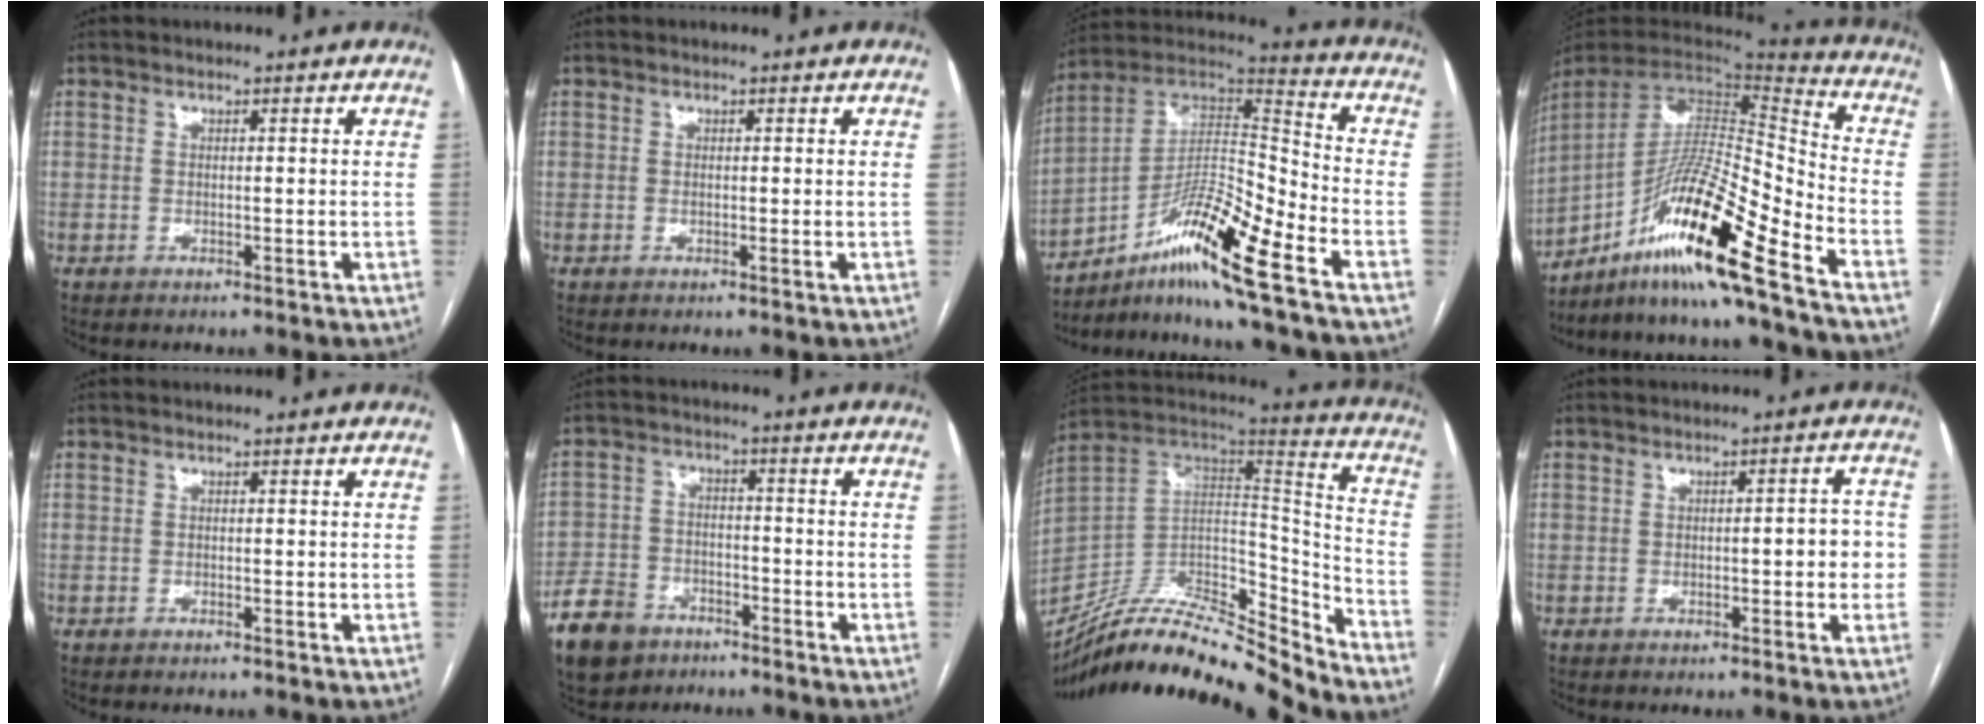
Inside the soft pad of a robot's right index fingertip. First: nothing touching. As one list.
[{"total": 0.6, "force": [0.0, -0.1, 0.6], "torque": [-0.014, -0.003, -0.001]}, {"total": 16.3, "force": [-9.5, 0.3, 13.3], "torque": [-0.248, 0.014, -0.164]}, {"total": 19.8, "force": [-12.9, -0.2, 15.1], "torque": [-0.285, -0.008, -0.237]}, {"total": 0.0}, {"total": 9.7, "force": [-6.5, 6.1, 3.7], "torque": [-0.093, 0.000, -0.115]}, {"total": 27.3, "force": [-25.1, 3.7, 9.9], "torque": [-0.167, 0.007, -0.405]}, {"total": 3.9, "force": [-0.7, 1.1, 3.6], "torque": [-0.042, 0.016, -0.010]}]